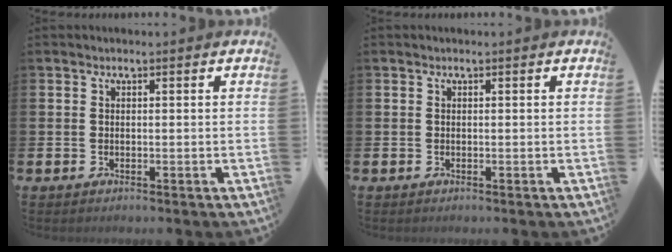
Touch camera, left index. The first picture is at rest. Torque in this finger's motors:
{"motor_torque": [-0.06, 0.06, 0.04, 0.01]}